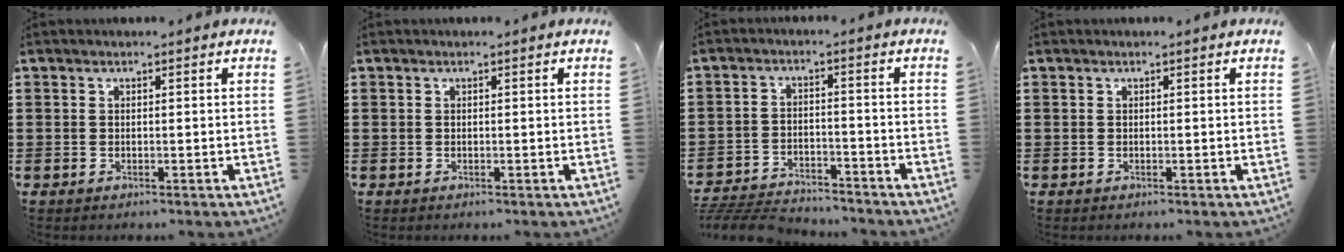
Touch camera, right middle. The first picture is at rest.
{"total": 0.0}
{"total": 5.6, "force": [-5.4, 0.8, 0.9], "torque": [-0.024, 0.006, -0.112]}
{"total": 0.0}